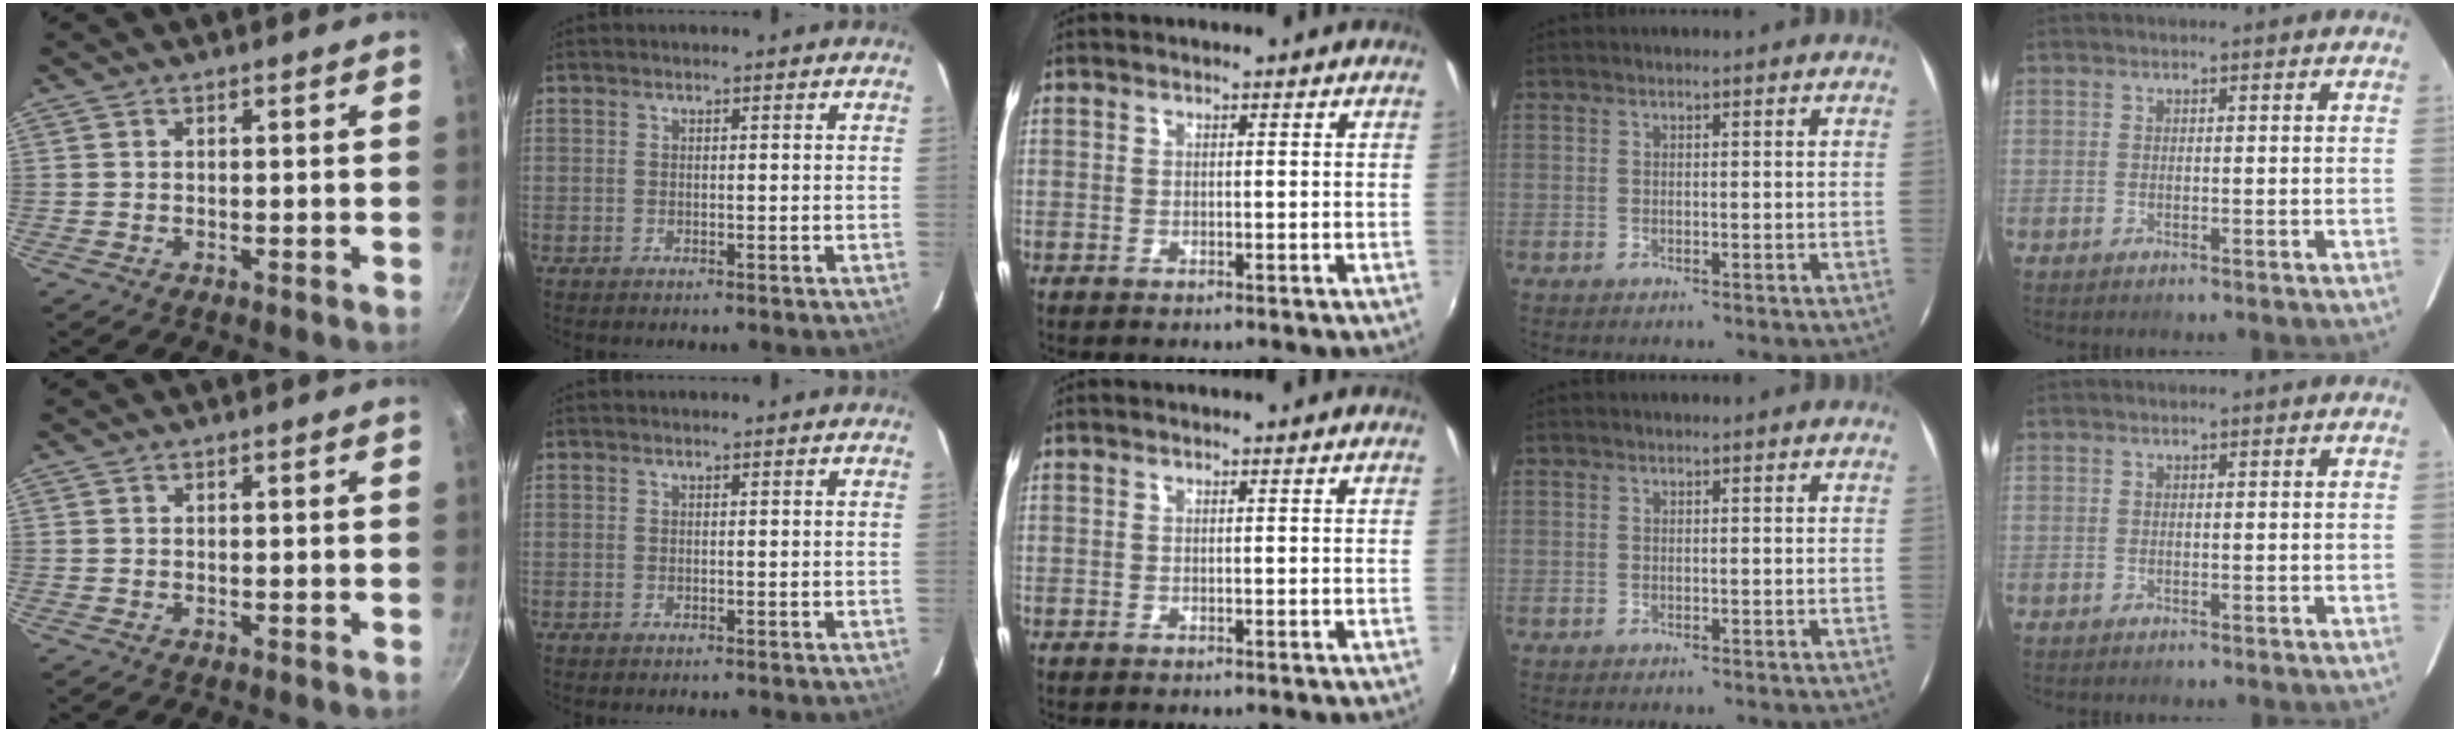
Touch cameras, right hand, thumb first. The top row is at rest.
{}